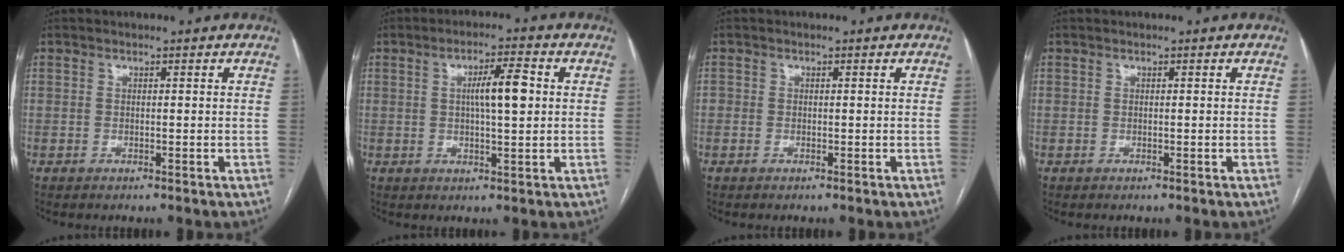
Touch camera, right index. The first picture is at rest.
{"total": 6.3, "force": [1.0, 0.9, 6.2], "torque": [-0.104, 0.011, 0.017]}
{"total": 0.7, "force": [-0.1, 0.7, 0.1], "torque": [0.006, 0.007, -0.002]}
{"total": 0.0}